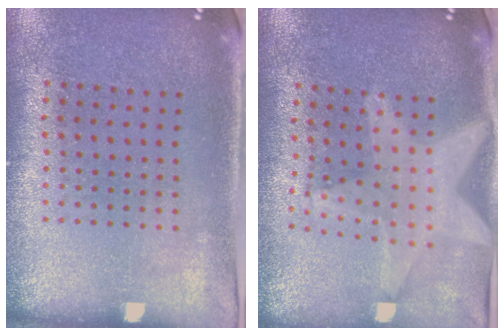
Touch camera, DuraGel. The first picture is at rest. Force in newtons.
{"total": 2.3, "press": 1.9, "slide": 1.3}